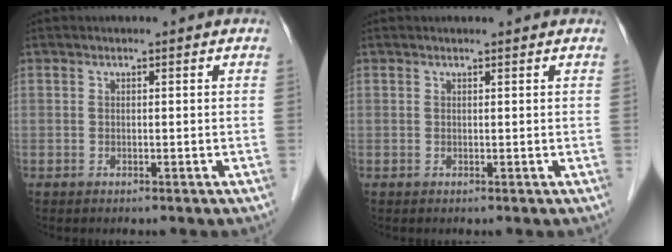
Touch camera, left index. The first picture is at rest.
{"total": 1.0, "force": [1.0, 0.0, 0.2], "torque": [-0.009, 0.008, 0.014]}